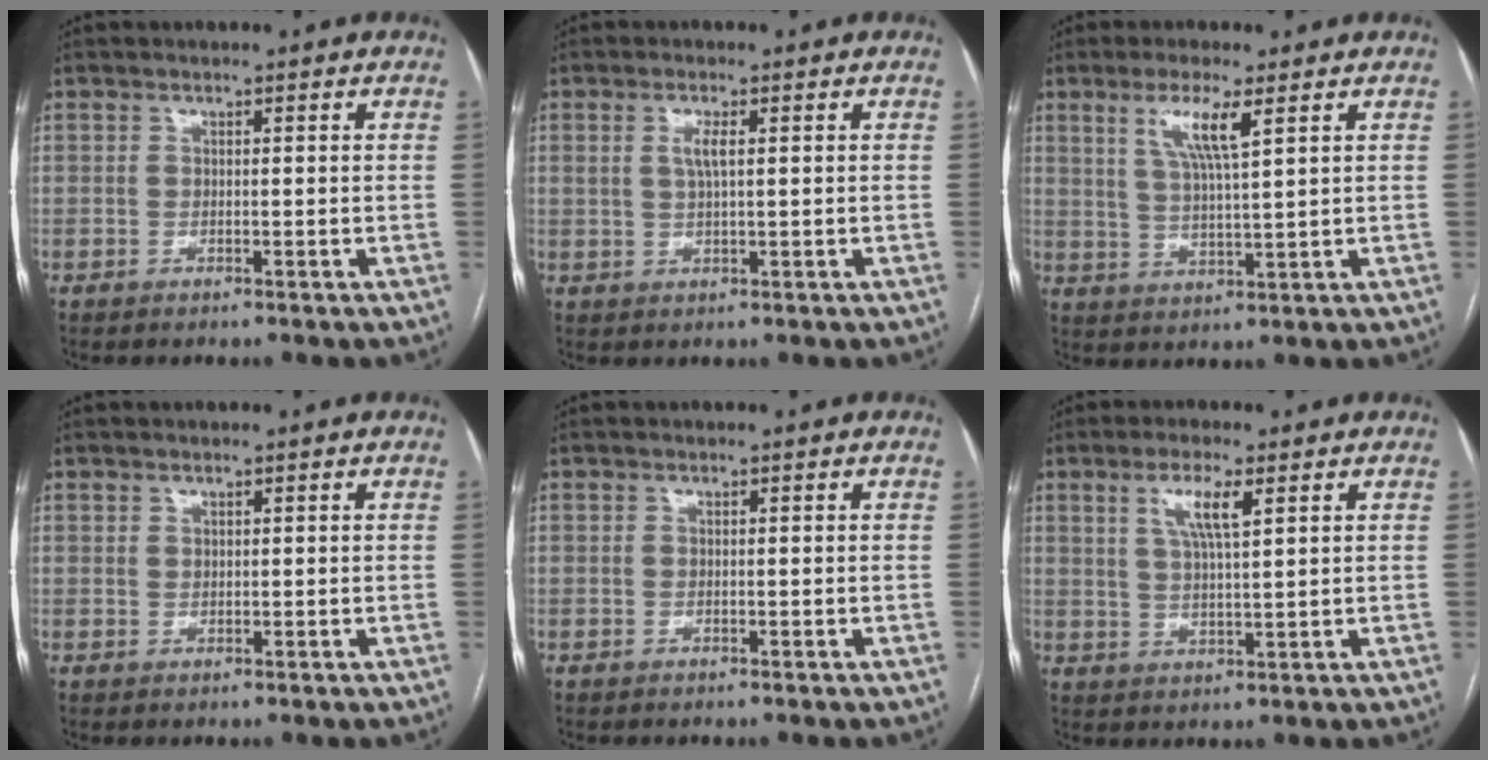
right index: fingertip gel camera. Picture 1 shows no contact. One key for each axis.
{"total": 2.6, "fx": 0.7, "fy": 0.5, "fz": 2.5, "tx": -0.052, "ty": 0.001, "tz": 0.014}
{"total": 6.4, "fx": 3.1, "fy": 0.3, "fz": 5.6, "tx": -0.111, "ty": -0.002, "tz": 0.061}
{"total": 0.6, "fx": 0.4, "fy": 0.3, "fz": 0.1, "tx": 0.004, "ty": -0.003, "tz": 0.005}
{"total": 0.0}
{"total": 6.0, "fx": 2.7, "fy": 0.6, "fz": 5.3, "tx": -0.105, "ty": 0.001, "tz": 0.052}